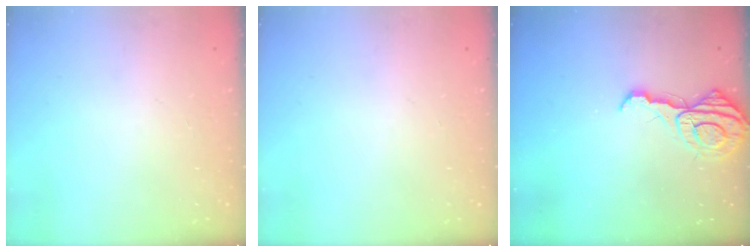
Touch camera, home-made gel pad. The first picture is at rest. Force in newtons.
{"total": 0.0}
{"total": 11.1, "press": 11.1, "slide": 1.2}